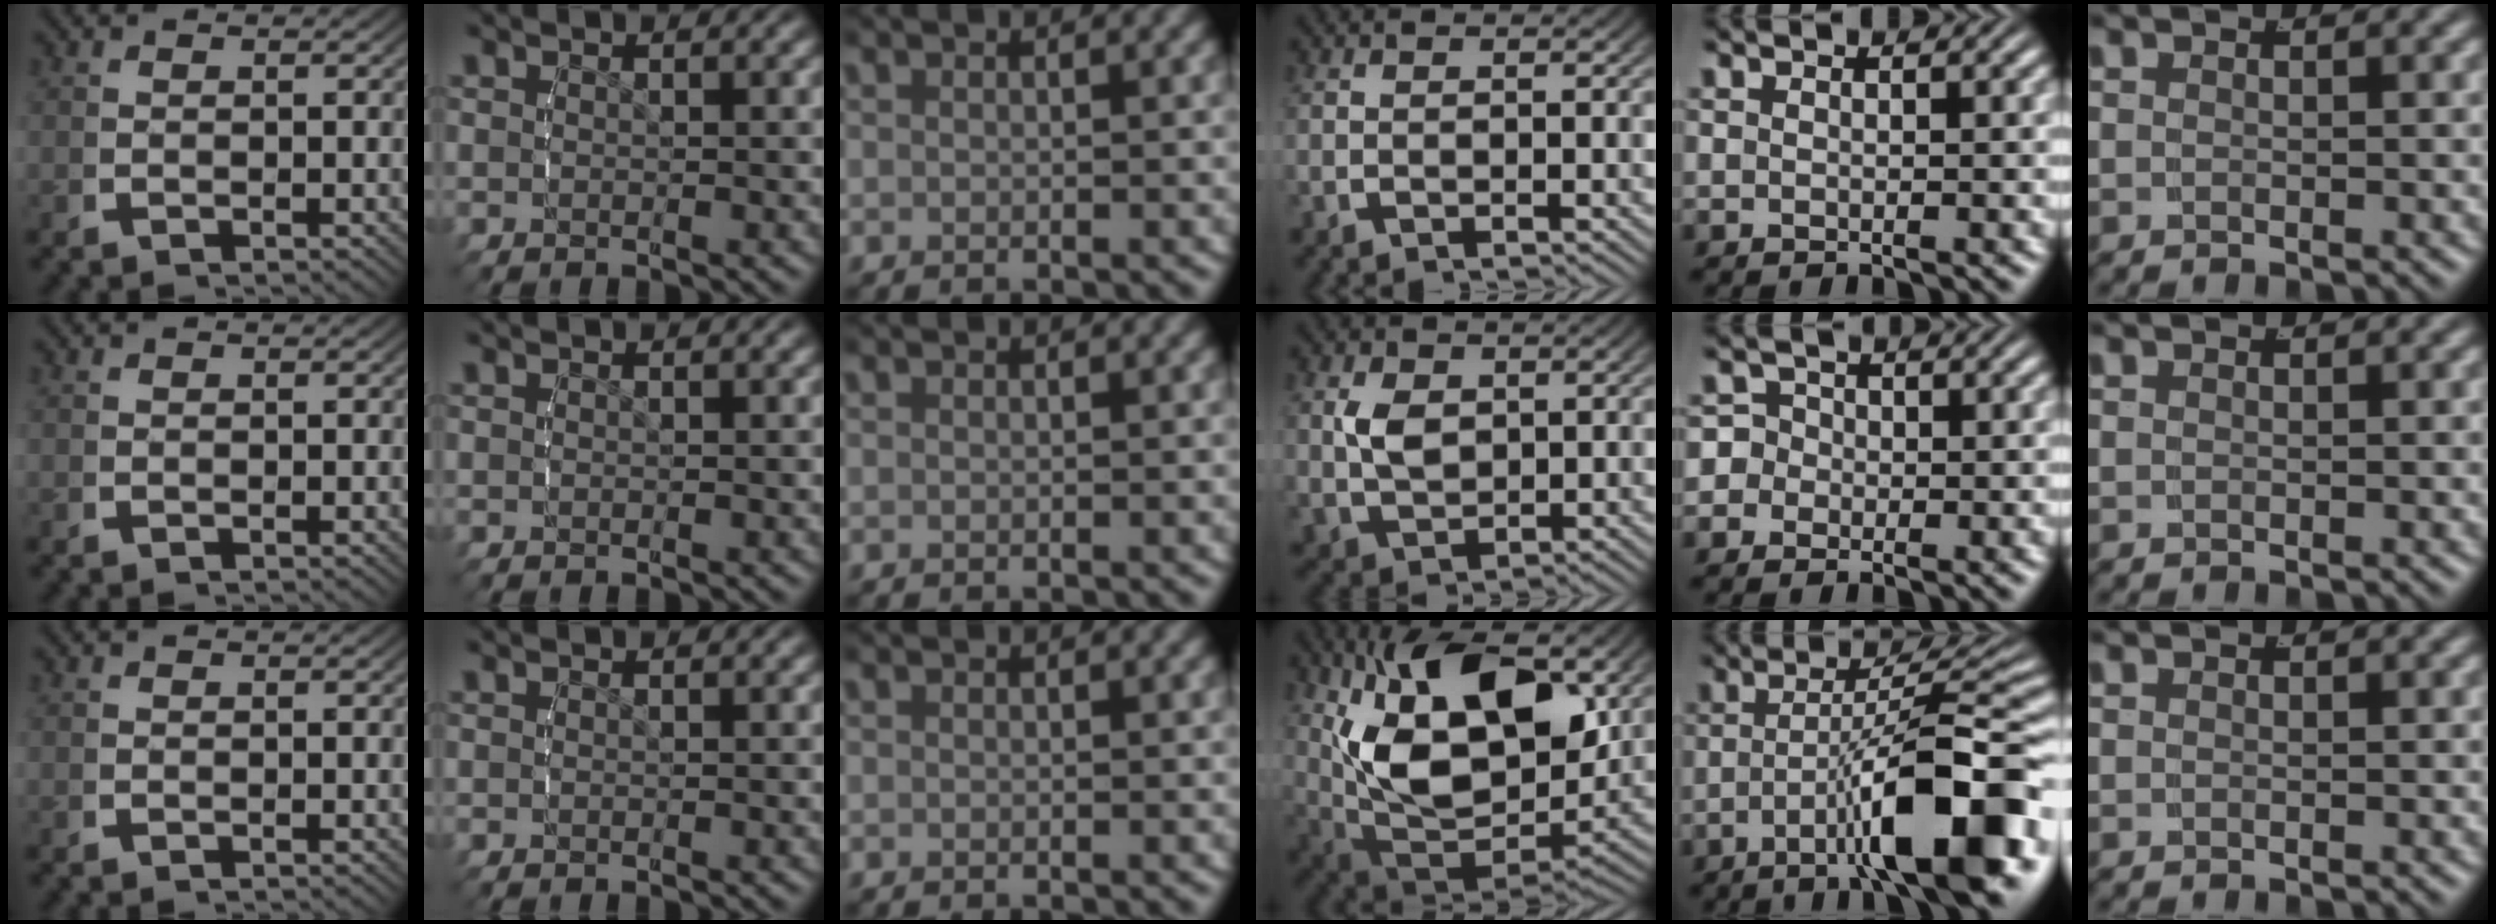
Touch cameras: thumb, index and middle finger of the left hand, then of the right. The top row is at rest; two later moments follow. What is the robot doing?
{"motion": "lift_and_place", "object": "bottle cap"}